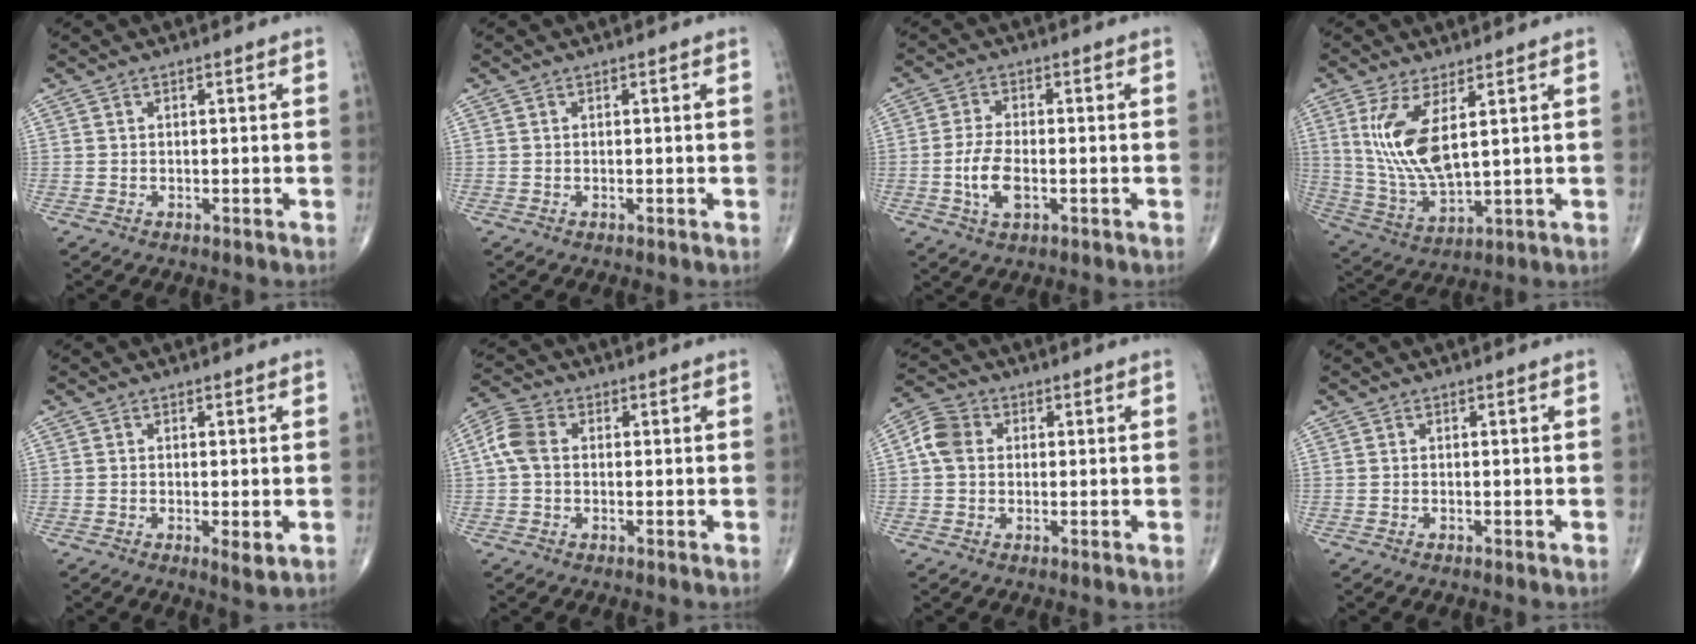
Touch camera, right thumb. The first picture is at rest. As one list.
[{"total": 0.0}, {"total": 6.4, "force": [-1.5, 3.2, 5.4], "torque": [-0.113, 0.004, -0.028]}, {"total": 11.8, "force": [3.6, 4.2, 10.4], "torque": [-0.220, -0.028, 0.086]}, {"total": 2.7, "force": [-0.5, 0.8, 2.5], "torque": [-0.045, -0.011, -0.010]}, {"total": 5.7, "force": [0.3, 4.1, 4.0], "torque": [-0.091, 0.018, 0.000]}, {"total": 5.7, "force": [0.6, 4.5, 3.3], "torque": [-0.061, 0.015, 0.004]}, {"total": 0.0}]